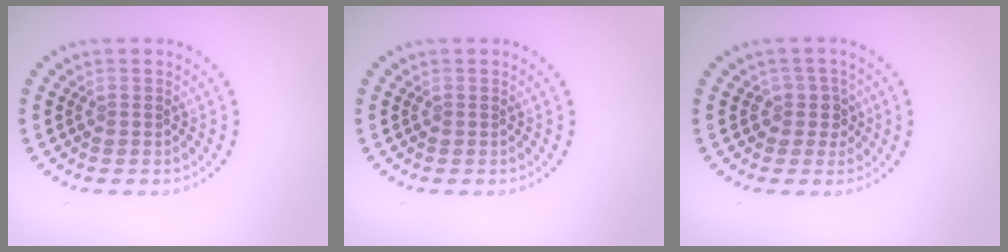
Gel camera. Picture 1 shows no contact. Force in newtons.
{"total": 0.0}
{"total": 2.0, "press": 1.5, "slide": 1.3}